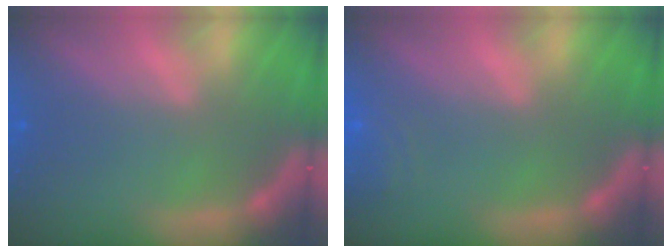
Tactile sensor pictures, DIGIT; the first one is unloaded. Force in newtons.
{"total": 3.0}